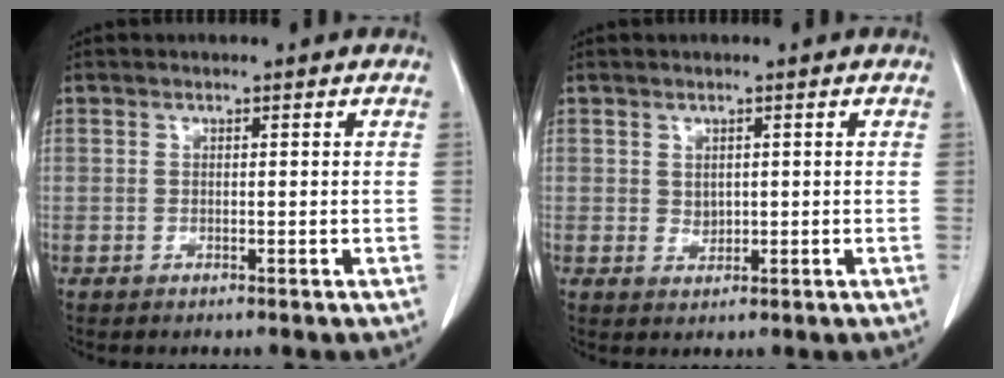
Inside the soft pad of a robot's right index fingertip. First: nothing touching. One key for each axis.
{"total": 1.2, "fx": 0.3, "fy": 1.0, "fz": 0.7, "tx": -0.011, "ty": -0.003, "tz": 0.008}